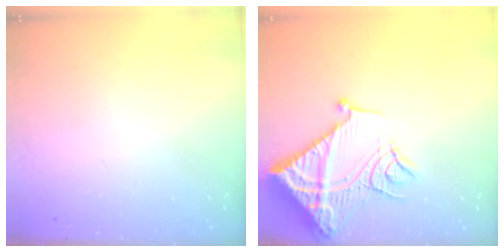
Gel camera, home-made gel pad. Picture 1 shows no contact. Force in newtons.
{"total": 19.7, "press": 19.6, "slide": 2.1}